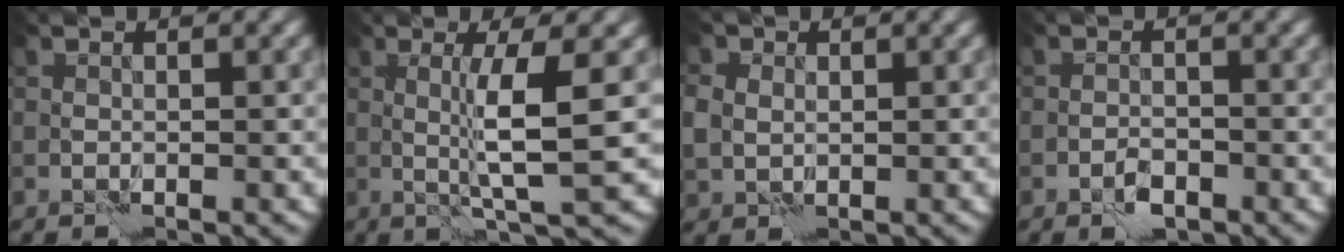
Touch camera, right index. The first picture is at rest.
{"total": 4.7, "force": [0.7, 0.2, 4.6], "torque": [-0.081, -0.003, 0.015]}
{"total": 3.7, "force": [1.2, 3.0, 1.8], "torque": [-0.048, 0.015, 0.012]}
{"total": 1.5, "force": [-1.0, 0.7, 0.9], "torque": [-0.012, 0.001, -0.019]}